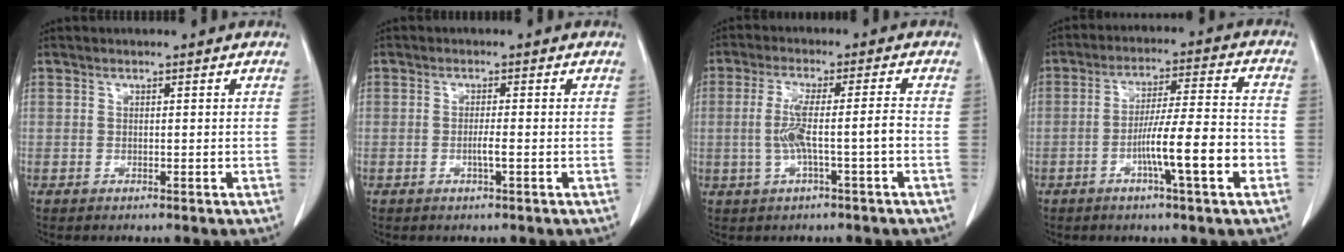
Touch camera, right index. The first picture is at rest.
{"total": 2.0, "force": [-0.6, -0.3, 1.8], "torque": [-0.036, -0.002, -0.013]}
{"total": 6.5, "force": [-1.3, -0.1, 6.3], "torque": [-0.127, 0.011, -0.020]}
{"total": 11.0, "force": [-4.0, 0.2, 10.3], "torque": [-0.170, 0.004, -0.066]}